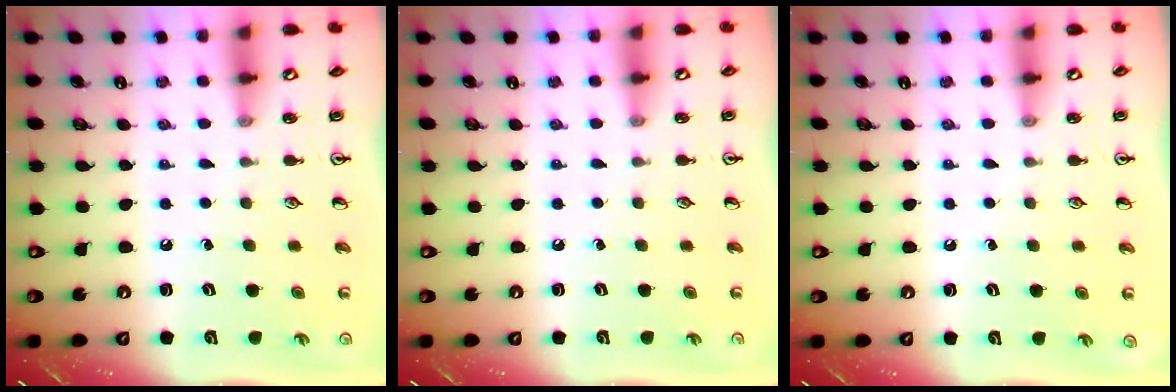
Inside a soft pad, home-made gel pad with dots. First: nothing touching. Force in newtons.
{"total": 0.0}
{"total": 0.0}